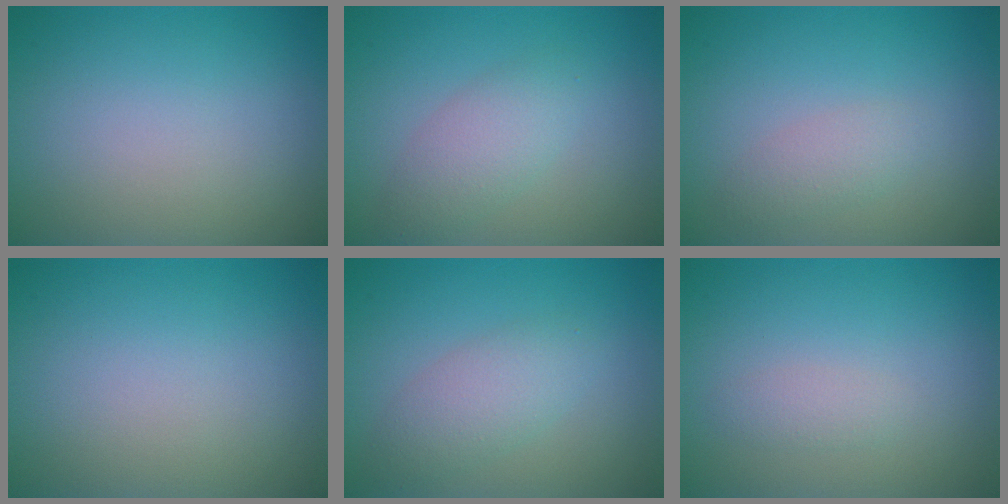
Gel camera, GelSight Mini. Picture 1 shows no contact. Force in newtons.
{"total": 2.8, "press": 2.8, "slide": 0.2}
{"total": 1.6, "press": 1.6, "slide": 0.1}
{"total": 0.0}
{"total": 2.8, "press": 2.8, "slide": 0.0}
{"total": 1.1, "press": 1.1, "slide": 0.1}